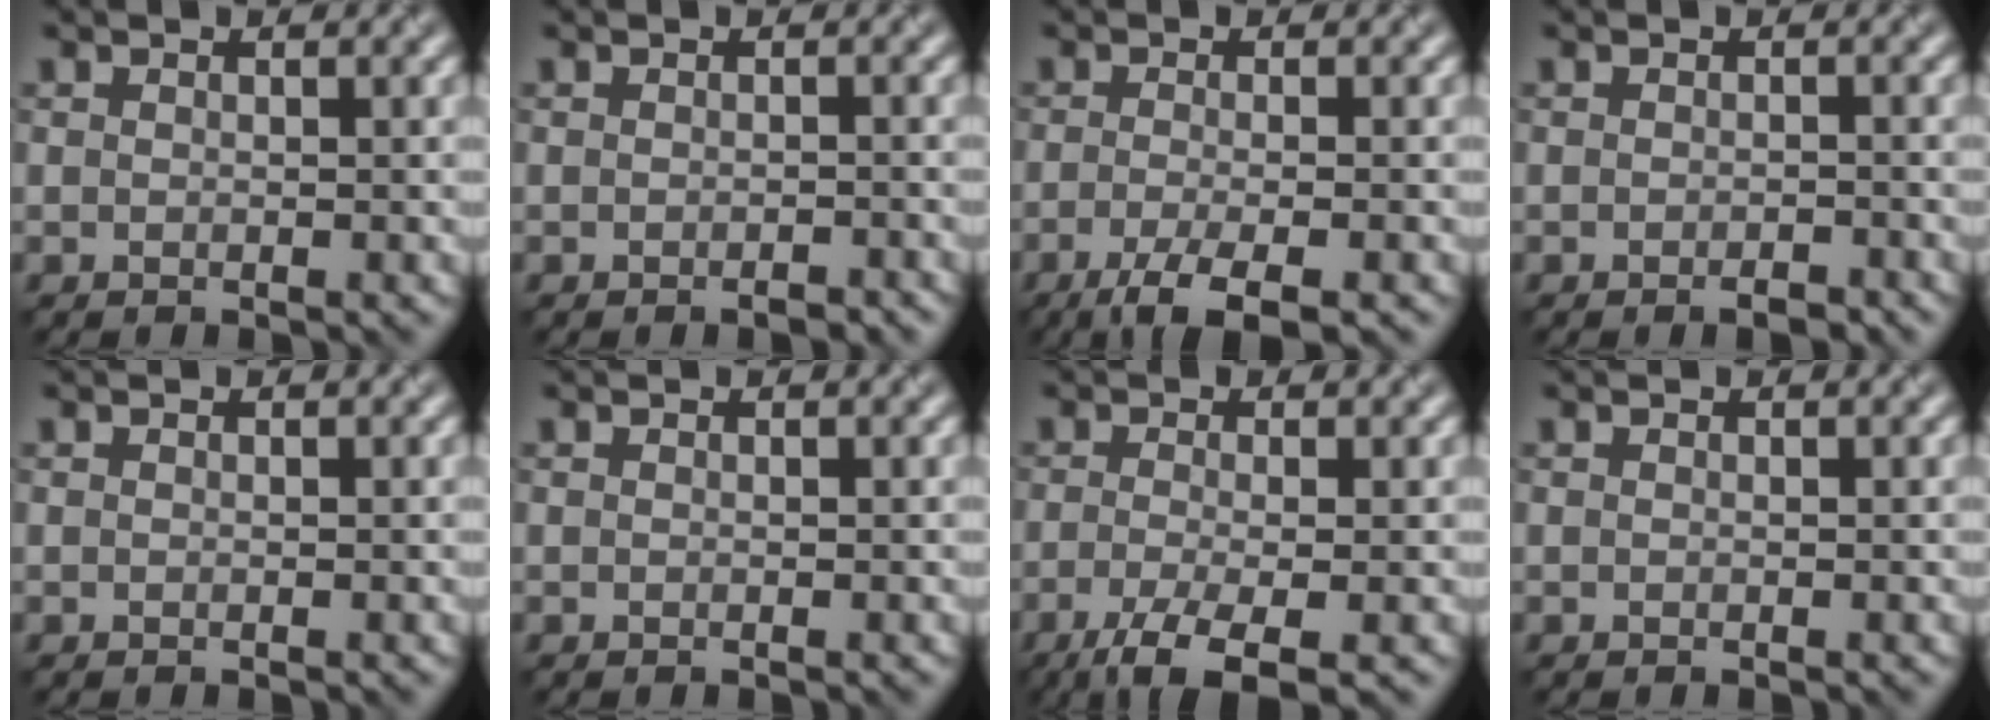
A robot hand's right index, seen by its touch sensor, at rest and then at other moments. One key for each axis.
{"total": 1.0, "fx": -0.7, "fy": 0.2, "fz": 0.6, "tx": -0.007, "ty": -0.001, "tz": -0.010}
{"total": 4.1, "fx": -2.4, "fy": 0.9, "fz": 3.2, "tx": -0.056, "ty": -0.007, "tz": -0.050}
{"total": 1.3, "fx": -0.9, "fy": 0.3, "fz": 0.9, "tx": -0.012, "ty": -0.003, "tz": -0.013}
{"total": 0.0}
{"total": 0.0}
{"total": 4.7, "fx": -2.6, "fy": 1.2, "fz": 3.7, "tx": -0.068, "ty": -0.007, "tz": -0.055}
{"total": 0.0}